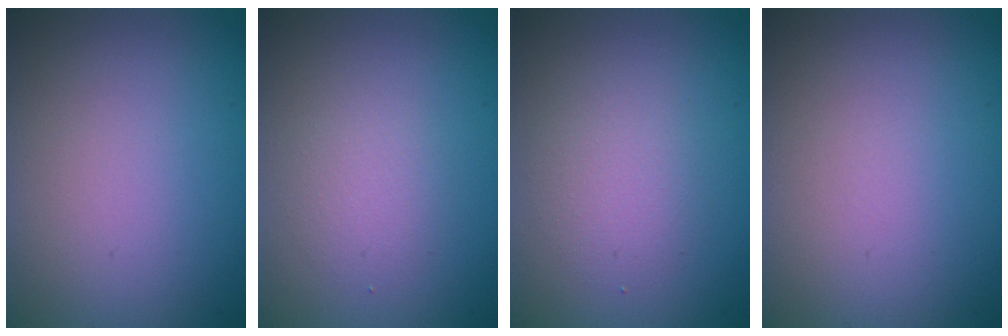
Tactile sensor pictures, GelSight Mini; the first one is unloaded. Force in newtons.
{"total": 1.6, "press": 1.6, "slide": 0.1}
{"total": 2.0, "press": 2.0, "slide": 0.1}
{"total": 0.0}